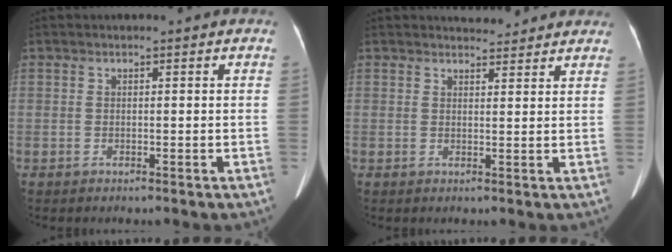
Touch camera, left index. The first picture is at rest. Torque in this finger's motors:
{"motor_torque": [-0.36, -0.54, -0.03, -0.01]}